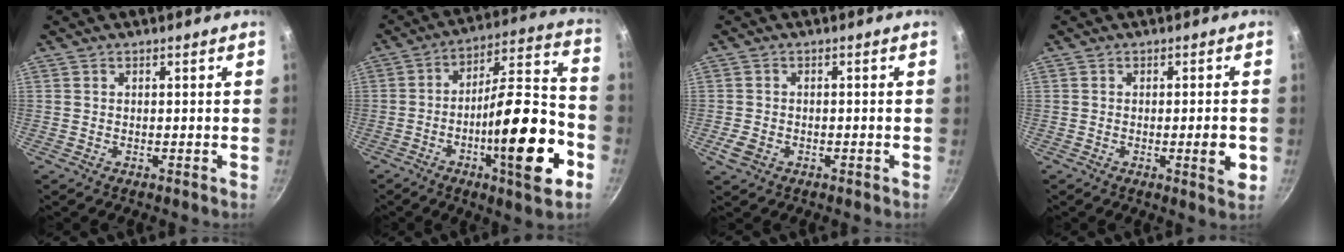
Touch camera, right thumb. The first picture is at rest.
{"total": 22.3, "force": [-7.5, 5.8, 20.2], "torque": [-0.283, 0.047, -0.122]}
{"total": 3.3, "force": [-1.4, 2.3, 1.8], "torque": [-0.035, 0.009, -0.022]}
{"total": 5.0, "force": [-1.1, 1.1, 4.7], "torque": [-0.059, -0.002, -0.014]}